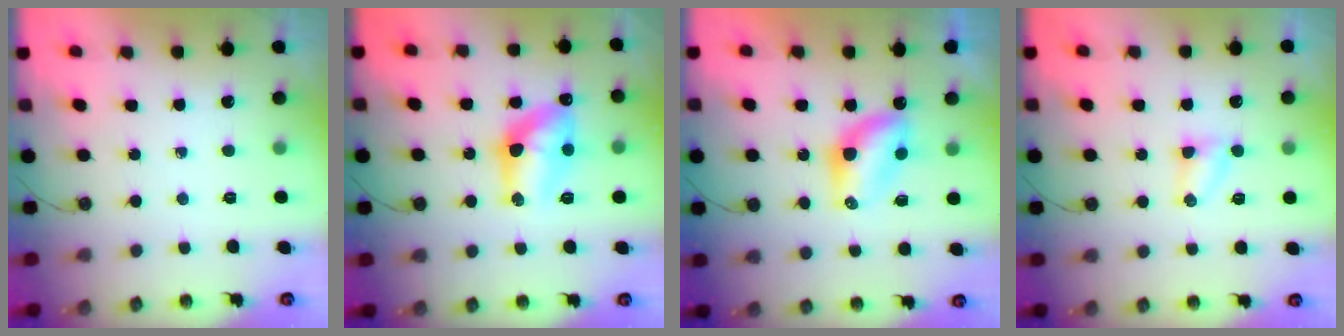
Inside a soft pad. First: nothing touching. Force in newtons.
{"total": 15.0, "press": 14.9, "slide": 0.9}
{"total": 6.9, "press": 6.9, "slide": 0.4}
{"total": 3.2, "press": 3.1, "slide": 0.4}